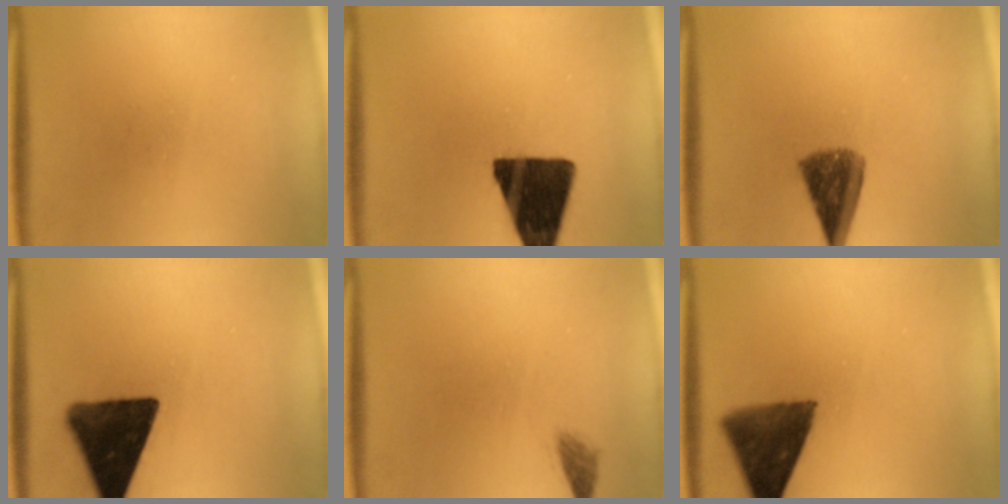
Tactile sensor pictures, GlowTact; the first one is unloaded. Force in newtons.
{"total": 16.9}
{"total": 7.3}
{"total": 14.5}
{"total": 1.3}
{"total": 10.6}